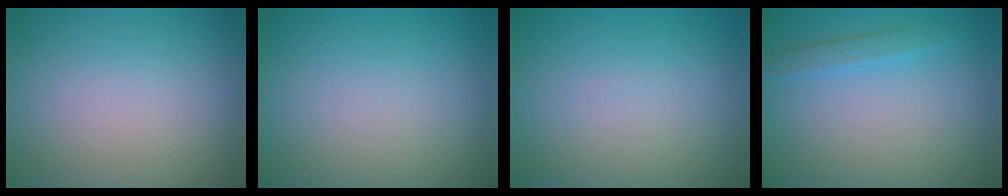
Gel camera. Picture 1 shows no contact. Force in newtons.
{"total": 0.0}
{"total": 0.0}
{"total": 1.5, "press": 1.5, "slide": 0.0}